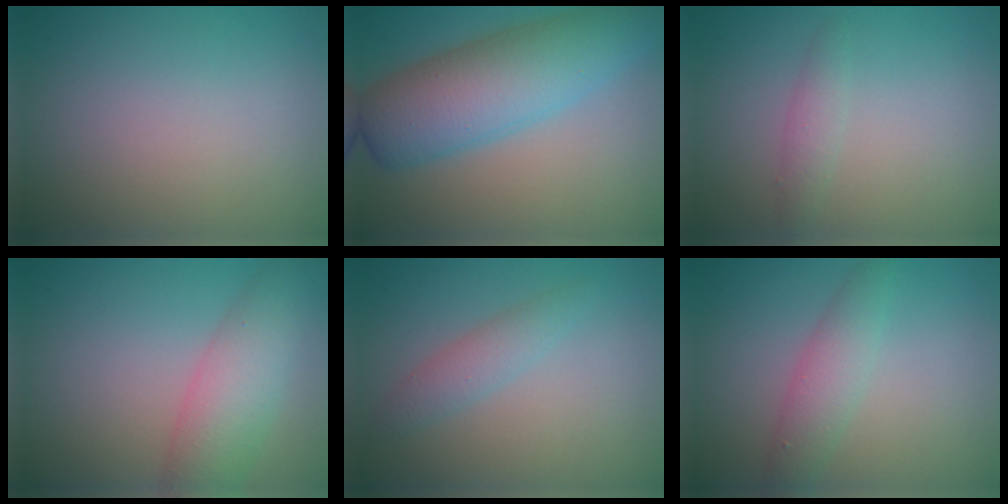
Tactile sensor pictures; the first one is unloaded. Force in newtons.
{"total": 8.3, "press": 8.2, "slide": 0.1}
{"total": 1.4, "press": 1.4, "slide": 0.0}
{"total": 5.5, "press": 5.5, "slide": 0.2}
{"total": 2.0, "press": 2.0, "slide": 0.0}
{"total": 2.8, "press": 2.8, "slide": 0.1}